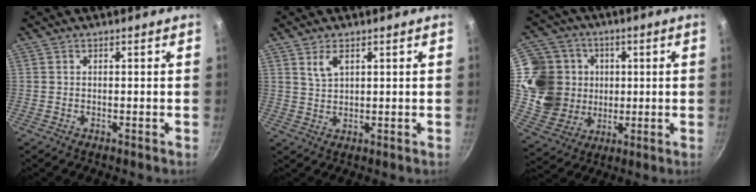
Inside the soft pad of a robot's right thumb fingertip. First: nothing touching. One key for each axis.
{"total": 3.2, "fx": 1.8, "fy": 1.5, "fz": 2.2, "tx": -0.040, "ty": -0.008, "tz": 0.040}
{"total": 17.8, "fx": 1.1, "fy": 15.7, "fz": 8.3, "tx": -0.142, "ty": 0.017, "tz": 0.033}